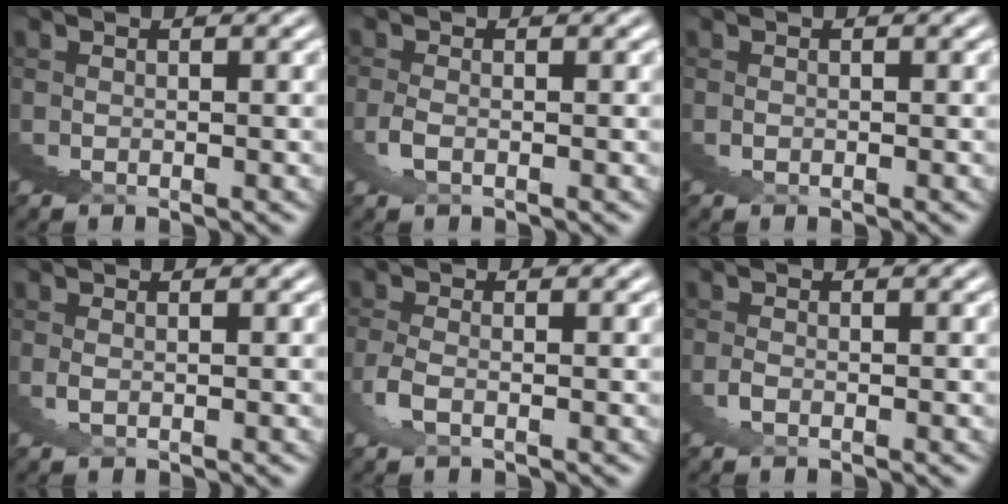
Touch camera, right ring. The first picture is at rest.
{"total": 3.6, "force": [-1.7, -2.1, -2.3], "torque": [0.043, 0.001, -0.029]}
{"total": 0.7, "force": [-0.2, -0.3, -0.7], "torque": [0.010, 0.000, -0.003]}
{"total": 1.5, "force": [-0.6, -1.2, -0.7], "torque": [0.032, 0.002, -0.013]}
{"total": 3.9, "force": [-1.8, -2.0, -2.8], "torque": [0.044, 0.000, -0.031]}
{"total": 2.5, "force": [-1.4, -1.0, -1.8], "torque": [0.038, 0.007, -0.030]}